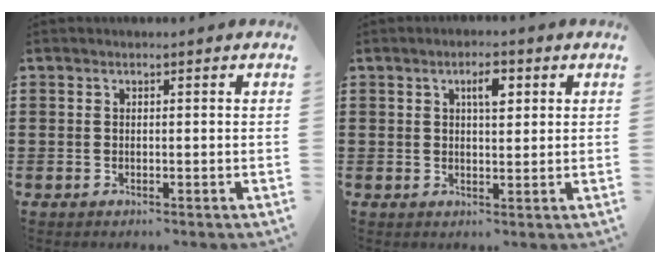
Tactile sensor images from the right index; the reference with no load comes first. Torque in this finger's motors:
{"motor_torque": [0.68, 0.00, 0.29, 0.05]}